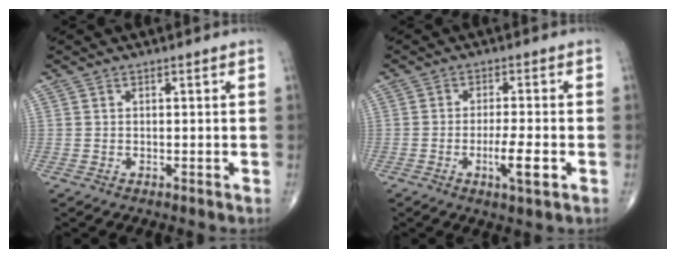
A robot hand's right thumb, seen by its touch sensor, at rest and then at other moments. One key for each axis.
{"total": 5.7, "fx": -1.9, "fy": 1.0, "fz": 5.3, "tx": -0.096, "ty": -0.002, "tz": -0.034}